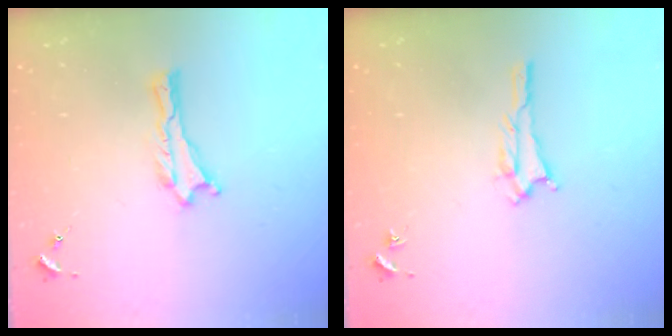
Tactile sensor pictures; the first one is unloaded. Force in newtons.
{"total": 1.3, "press": 1.3, "slide": 0.2}